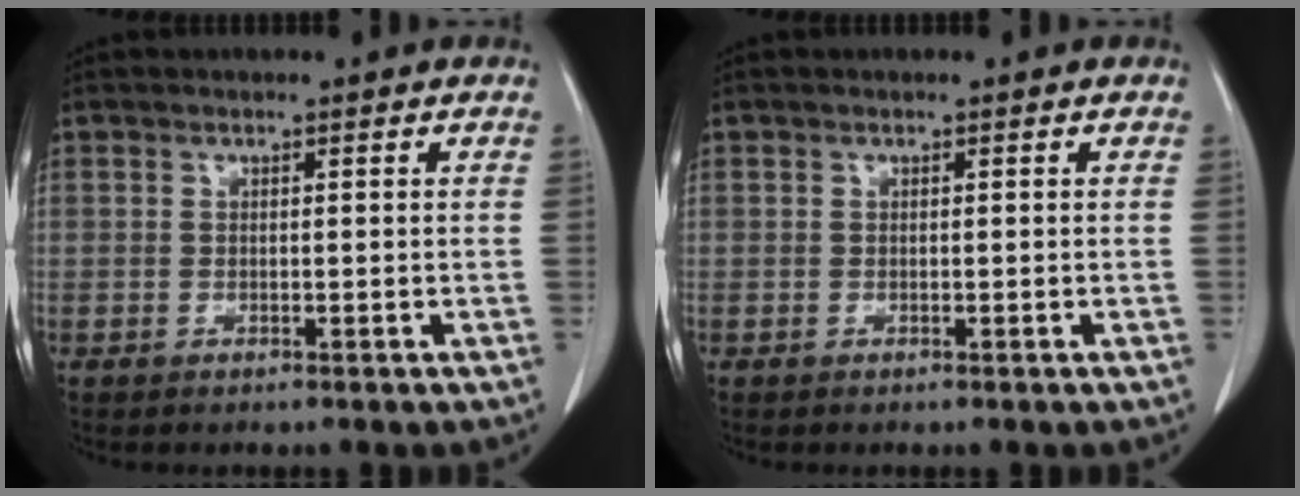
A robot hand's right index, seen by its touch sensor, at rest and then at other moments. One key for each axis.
{"total": 0.0}